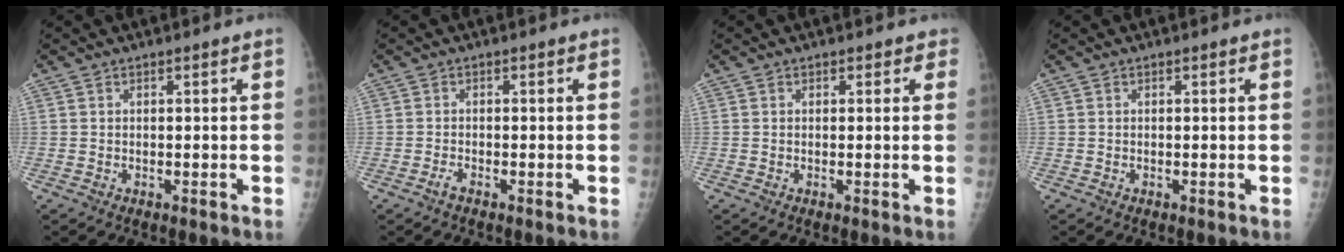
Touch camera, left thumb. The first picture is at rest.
{"total": 1.1, "force": [-0.9, 0.4, 0.7], "torque": [-0.018, 0.000, -0.019]}
{"total": 1.3, "force": [0.7, 1.1, 0.1], "torque": [0.021, 0.000, -0.001]}
{"total": 0.0}